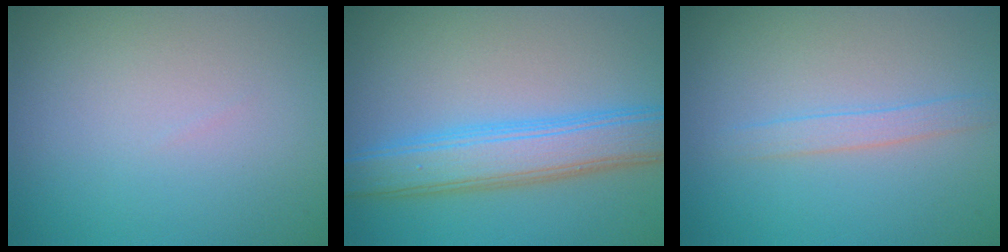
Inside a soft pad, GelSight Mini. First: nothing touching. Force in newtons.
{"total": 6.1, "press": 6.1, "slide": 0.0}
{"total": 1.6, "press": 1.6, "slide": 0.1}